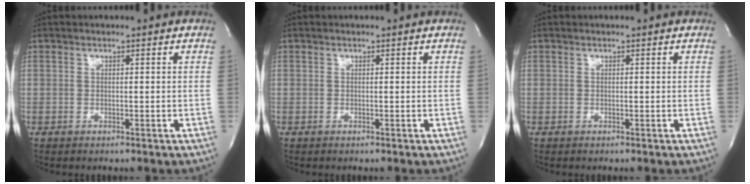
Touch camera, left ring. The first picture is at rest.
{"total": 0.0}
{"total": 0.0}